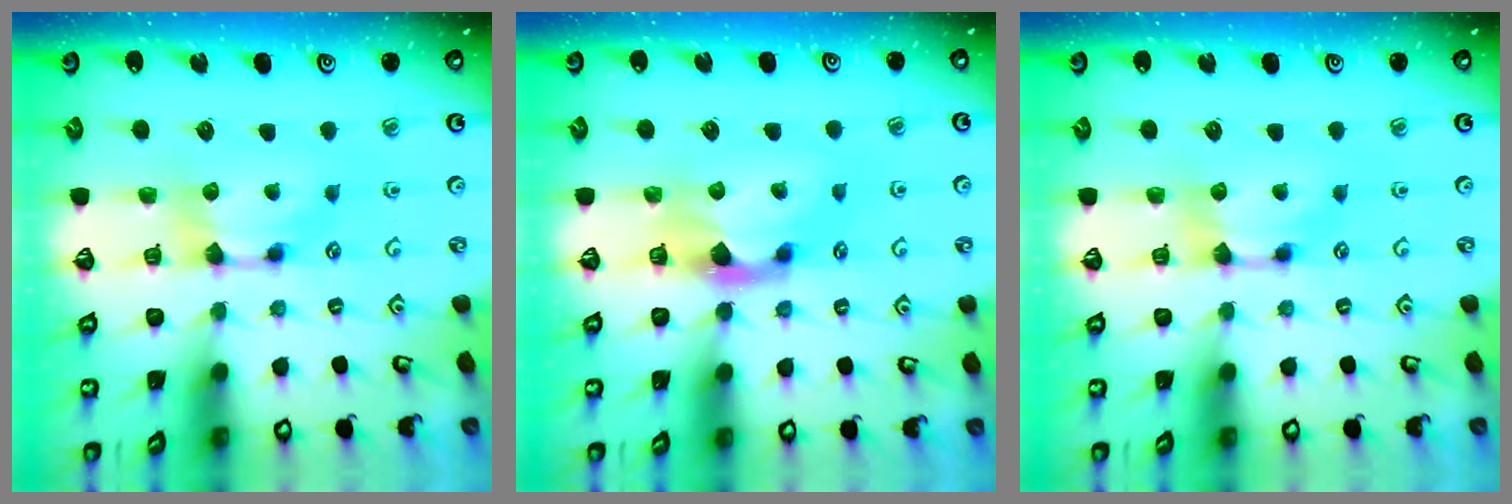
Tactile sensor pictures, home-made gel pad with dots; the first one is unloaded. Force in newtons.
{"total": 2.0, "press": 1.6, "slide": 1.2}
{"total": 0.0}